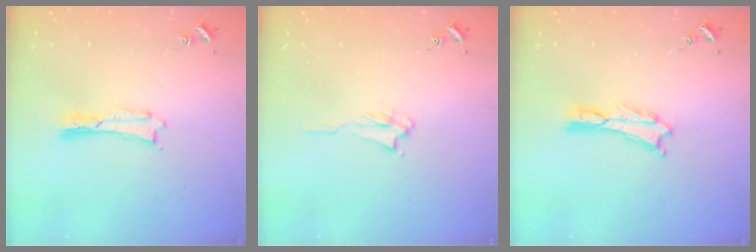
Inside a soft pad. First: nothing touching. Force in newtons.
{"total": 2.1, "press": 2.0, "slide": 0.3}
{"total": 0.8, "press": 0.7, "slide": 0.2}